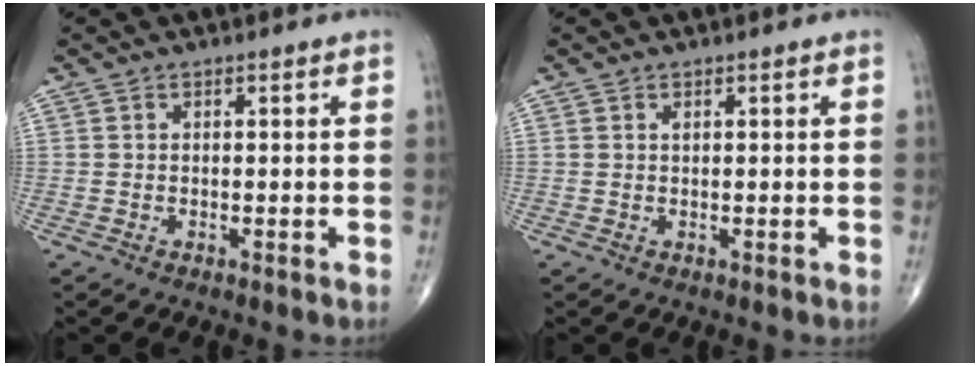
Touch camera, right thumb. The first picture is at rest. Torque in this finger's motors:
{"motor_torque": [0.15, 0.09, 0.18, -0.01, 0.03]}